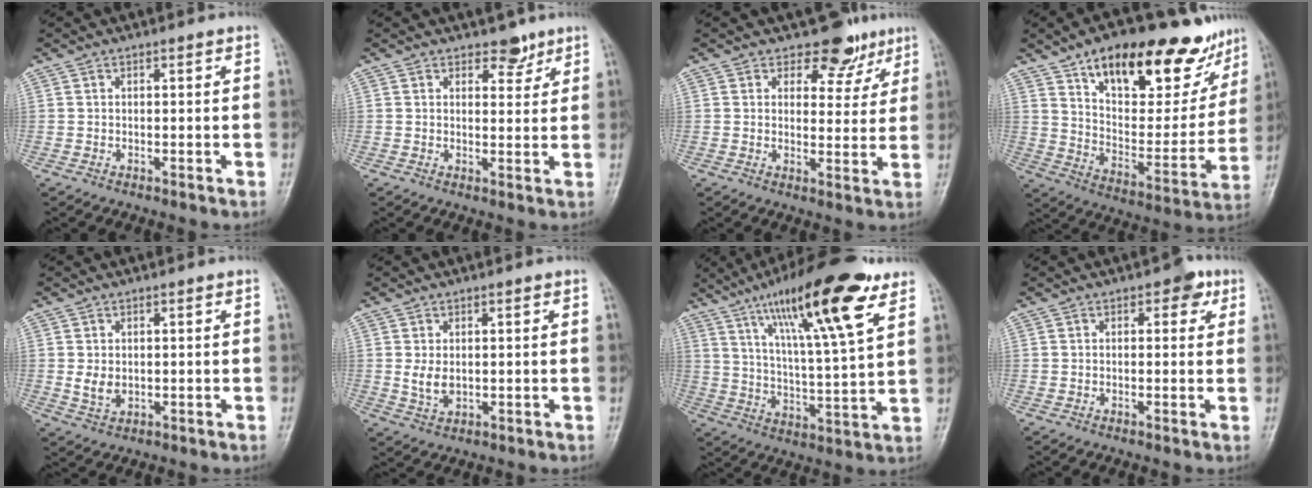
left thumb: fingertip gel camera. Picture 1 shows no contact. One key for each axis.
{"total": 3.5, "fx": 2.6, "fy": 2.0, "fz": 1.3, "tx": 0.007, "ty": -0.016, "tz": 0.037}
{"total": 7.0, "fx": 5.1, "fy": 4.4, "fz": 1.9, "tx": 0.013, "ty": -0.030, "tz": 0.062}
{"total": 26.0, "fx": 16.5, "fy": 11.2, "fz": 16.6, "tx": -0.191, "ty": -0.046, "tz": 0.256}
{"total": 3.2, "fx": 0.2, "fy": 2.4, "fz": 2.2, "tx": -0.033, "ty": -0.008, "tz": 0.009}
{"total": 3.7, "fx": 0.4, "fy": 2.4, "fz": 2.8, "tx": -0.048, "ty": -0.010, "tz": 0.013}
{"total": 20.8, "fx": 11.9, "fy": 3.6, "fz": 16.7, "tx": -0.255, "ty": -0.041, "tz": 0.196}
{"total": 3.4, "fx": 1.3, "fy": 2.1, "fz": 2.3, "tx": -0.004, "ty": 0.002, "tz": 0.009}